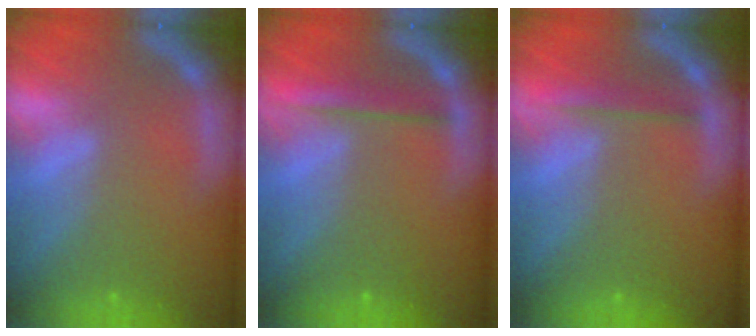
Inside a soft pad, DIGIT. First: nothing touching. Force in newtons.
{"total": 2.5}
{"total": 2.0}